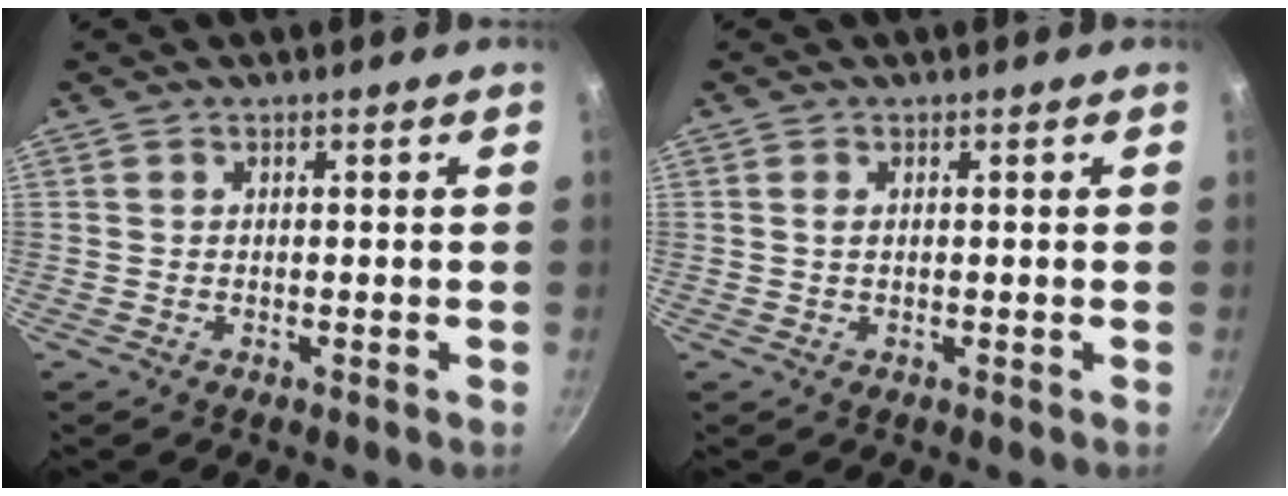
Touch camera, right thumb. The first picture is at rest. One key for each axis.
{"total": 0.9, "fx": 0.2, "fy": 0.5, "fz": 0.7, "tx": -0.013, "ty": 0.001, "tz": 0.003}